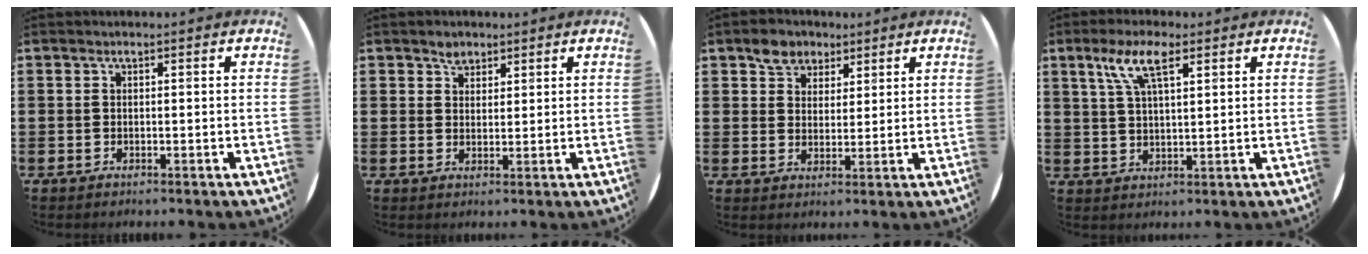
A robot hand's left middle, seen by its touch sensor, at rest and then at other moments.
{"total": 2.2, "force": [1.9, 1.2, 0.2], "torque": [0.004, 0.000, 0.034]}
{"total": 4.2, "force": [3.0, 2.8, 0.3], "torque": [-0.010, 0.009, 0.056]}
{"total": 6.1, "force": [3.6, 2.0, 4.6], "torque": [-0.093, 0.007, 0.060]}